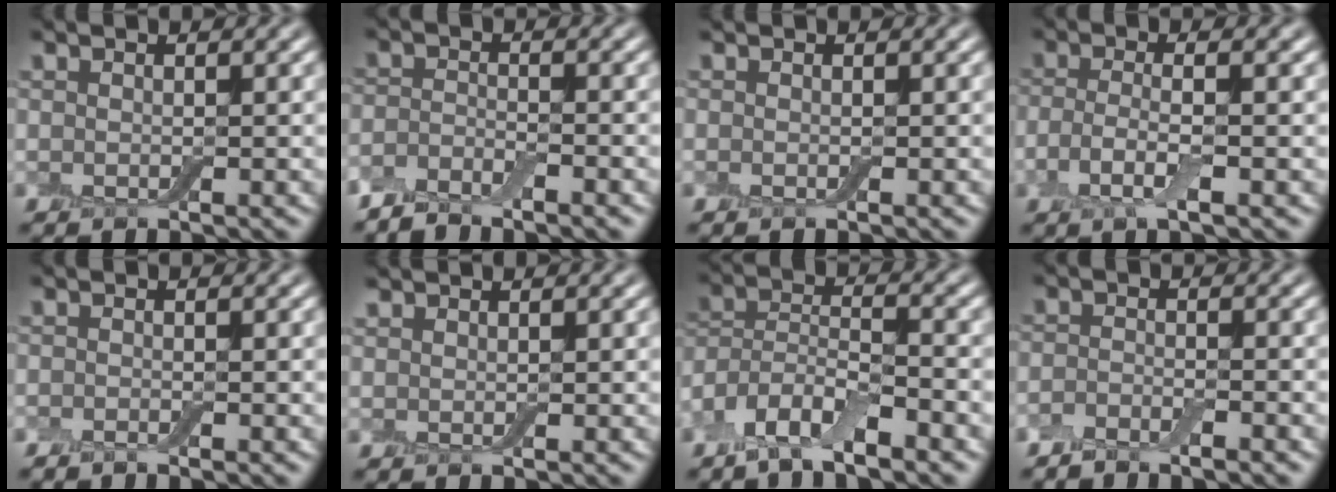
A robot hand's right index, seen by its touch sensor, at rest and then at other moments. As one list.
[{"total": 2.8, "force": [-2.5, 0.5, 1.0], "torque": [-0.022, -0.002, -0.056]}, {"total": 0.0}, {"total": 3.0, "force": [-0.8, 0.8, 2.8], "torque": [-0.062, -0.001, -0.021]}, {"total": 0.7, "force": [-0.7, -0.1, 0.1], "torque": [-0.002, -0.003, -0.013]}, {"total": 0.7, "force": [0.7, 0.0, -0.1], "torque": [0.003, 0.006, 0.011]}, {"total": 6.2, "force": [-4.7, 1.7, 3.6], "torque": [-0.069, 0.002, -0.094]}, {"total": 2.1, "force": [-1.9, 0.3, 0.9], "torque": [-0.017, -0.001, -0.039]}]